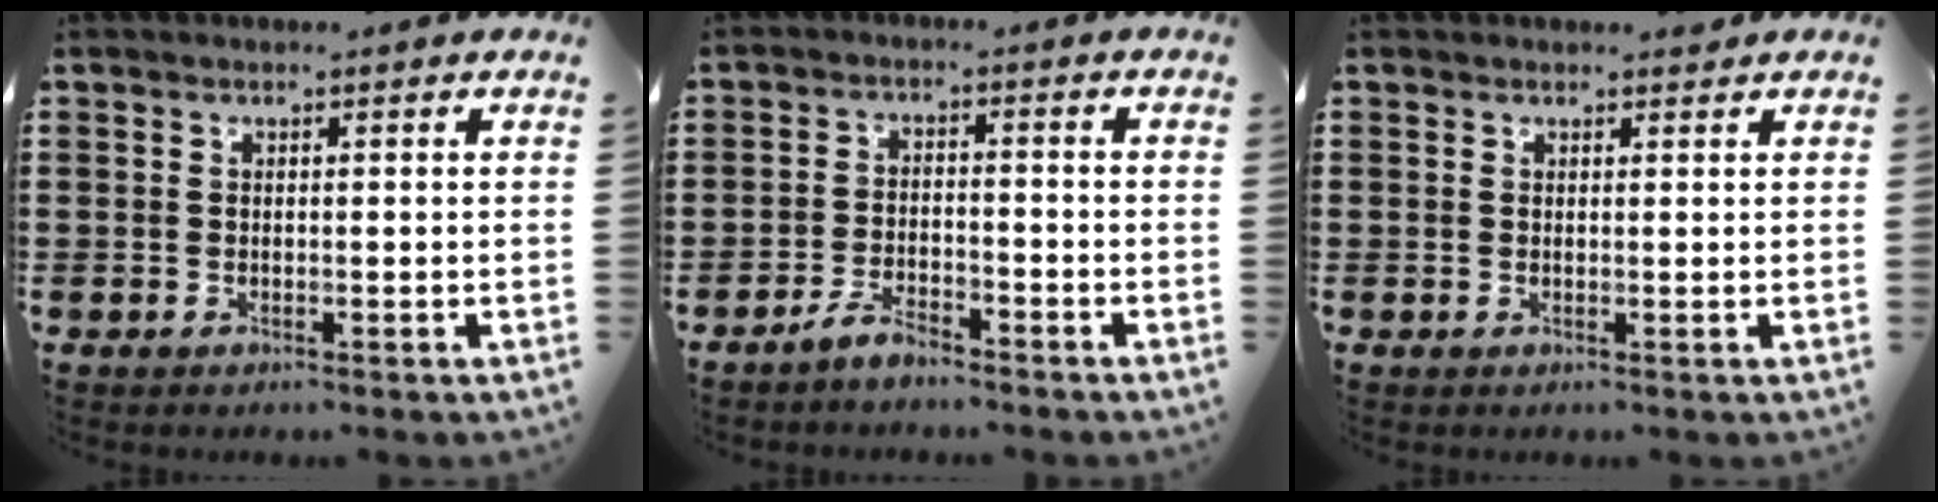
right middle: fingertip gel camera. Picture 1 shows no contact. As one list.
[{"total": 3.4, "force": [-3.1, 0.7, 1.2], "torque": [-0.028, 0.007, -0.063]}, {"total": 0.8, "force": [0.7, 0.3, 0.0], "torque": [0.006, -0.003, 0.012]}]